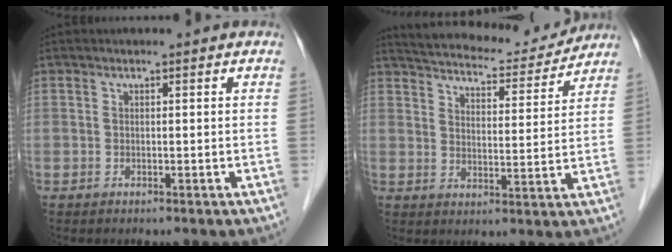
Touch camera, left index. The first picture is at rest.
{"total": 15.2, "force": [14.4, 2.7, 4.1], "torque": [-0.063, 0.001, 0.199]}